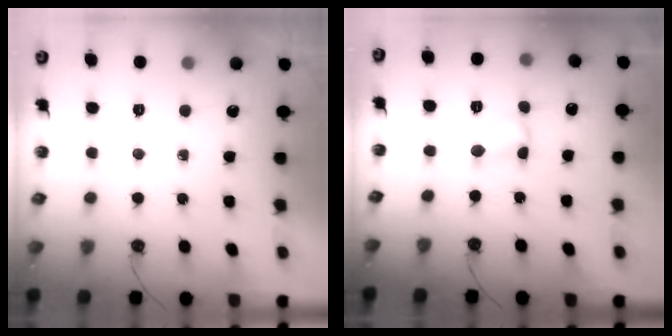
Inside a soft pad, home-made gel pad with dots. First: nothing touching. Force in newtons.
{"total": 3.0, "press": 3.0, "slide": 0.4}